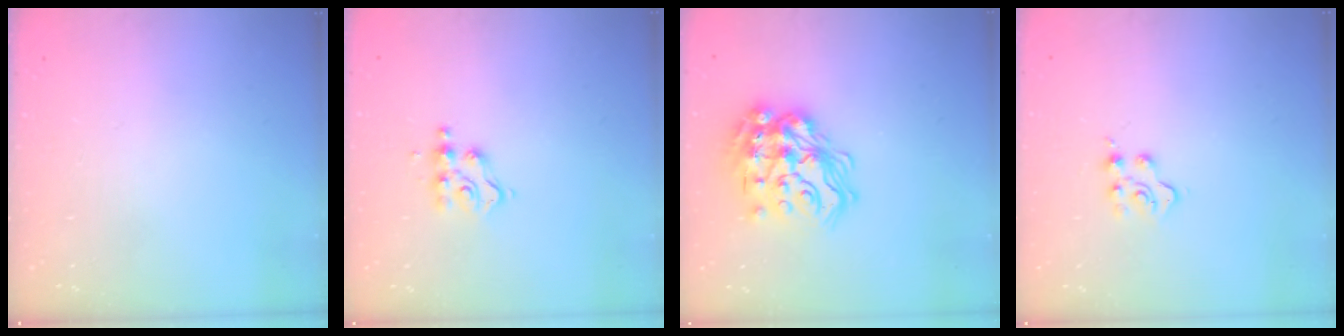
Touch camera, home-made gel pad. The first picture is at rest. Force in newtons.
{"total": 6.1, "press": 6.1, "slide": 0.3}
{"total": 19.0, "press": 18.9, "slide": 2.2}
{"total": 4.2, "press": 4.2, "slide": 0.5}